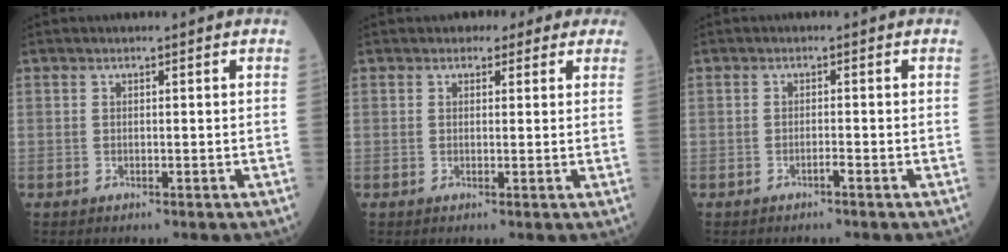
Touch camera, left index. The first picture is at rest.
{"total": 3.7, "force": [2.8, 2.3, 0.8], "torque": [0.002, 0.006, 0.018]}
{"total": 0.9, "force": [-0.7, -0.1, 0.6], "torque": [-0.010, 0.001, -0.012]}